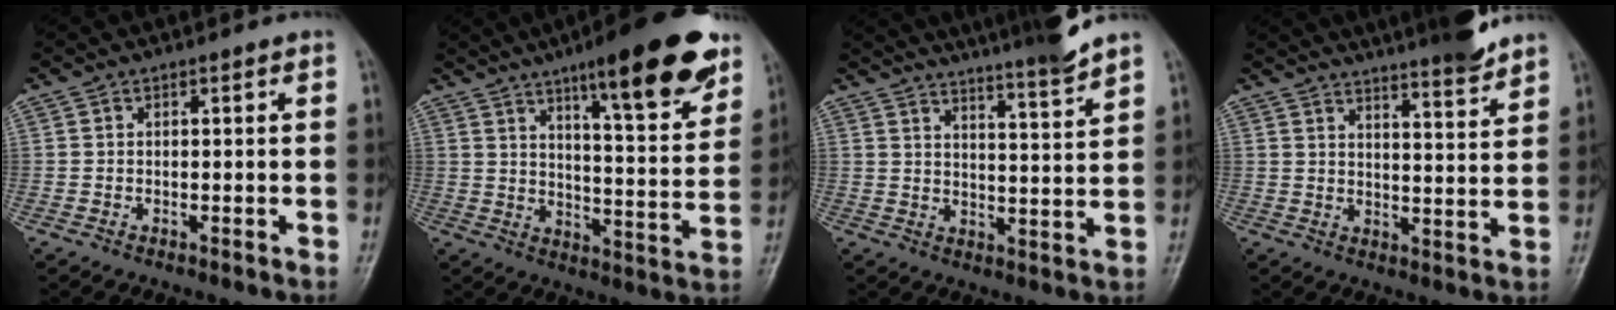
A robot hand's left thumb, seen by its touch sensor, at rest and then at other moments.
{"total": 19.5, "force": [12.1, 4.4, 14.7], "torque": [-0.171, -0.055, 0.179]}
{"total": 13.4, "force": [11.9, 0.2, 6.2], "torque": [-0.082, -0.063, 0.169]}
{"total": 12.9, "force": [11.2, 1.5, 6.2], "torque": [-0.074, -0.059, 0.152]}